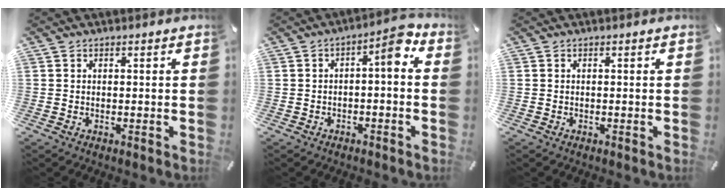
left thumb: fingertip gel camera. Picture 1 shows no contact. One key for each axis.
{"total": 5.7, "fx": 0.2, "fy": 2.1, "fz": 5.3, "tx": -0.078, "ty": -0.001, "tz": -0.006}
{"total": 0.0}